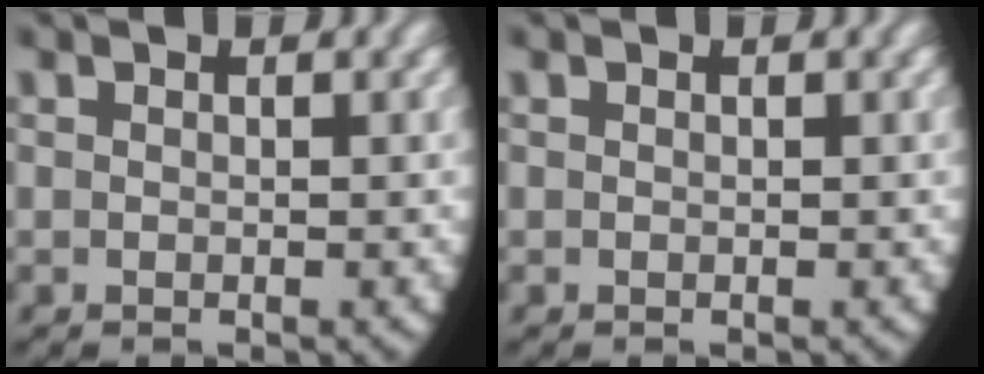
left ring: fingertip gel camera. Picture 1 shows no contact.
{"total": 0.0}